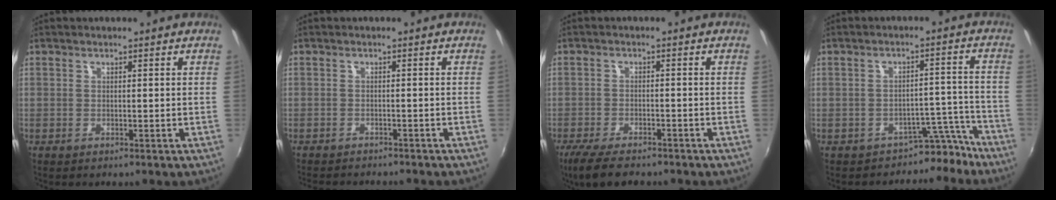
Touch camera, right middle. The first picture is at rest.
{"total": 5.7, "force": [-5.4, 0.7, 1.8], "torque": [-0.047, -0.015, -0.080]}
{"total": 8.7, "force": [-7.1, 2.1, 4.6], "torque": [-0.111, -0.029, -0.123]}
{"total": 5.7, "force": [-5.0, 2.7, -0.1], "torque": [0.019, 0.041, -0.065]}